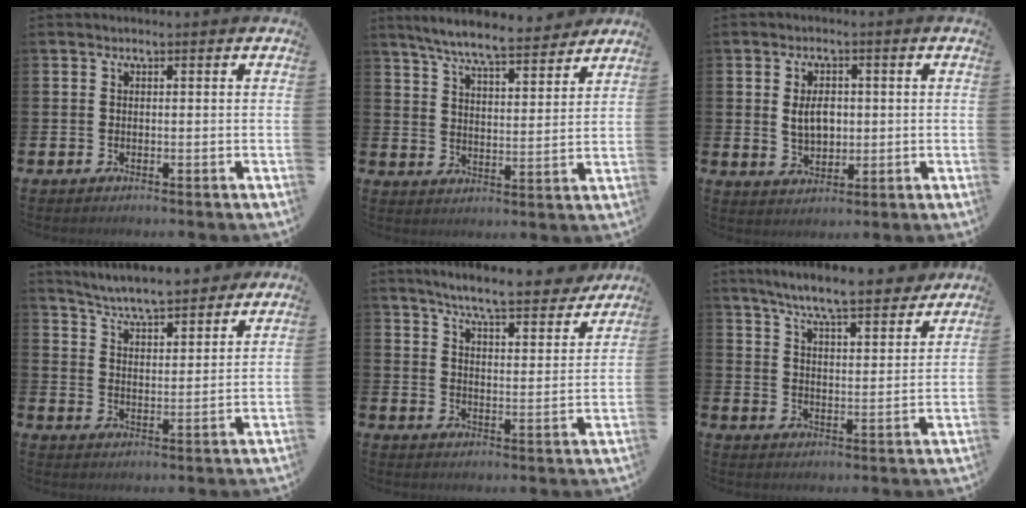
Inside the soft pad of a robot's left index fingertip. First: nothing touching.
{"total": 7.6, "force": [7.1, 0.5, 2.5], "torque": [-0.070, -0.044, 0.124]}
{"total": 4.2, "force": [0.8, 2.6, 3.1], "torque": [-0.051, 0.006, 0.009]}
{"total": 6.5, "force": [6.3, 0.5, 1.3], "torque": [-0.048, -0.043, 0.109]}
{"total": 7.3, "force": [6.9, 0.3, 2.3], "torque": [-0.059, -0.047, 0.116]}
{"total": 8.1, "force": [7.6, 0.3, 2.9], "torque": [-0.072, -0.051, 0.131]}